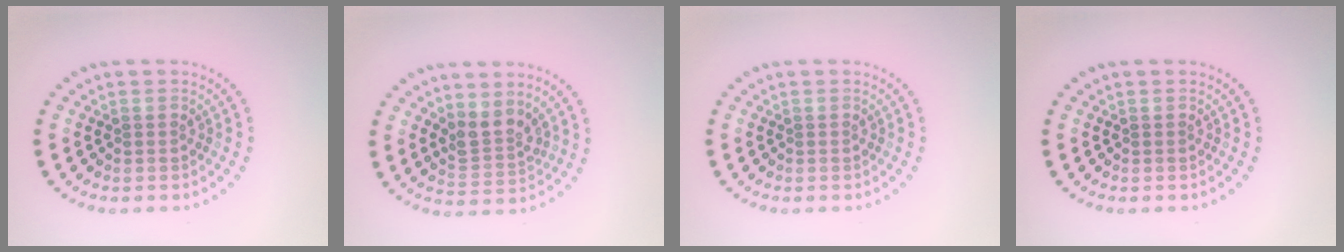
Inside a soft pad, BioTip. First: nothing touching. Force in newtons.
{"total": 2.6, "press": 1.9, "slide": 1.8}
{"total": 0.0}
{"total": 0.0}